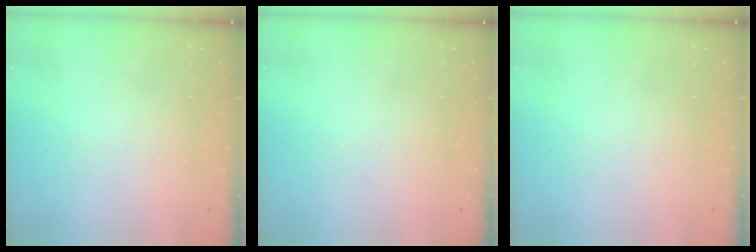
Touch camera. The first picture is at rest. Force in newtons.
{"total": 0.0}
{"total": 0.0}